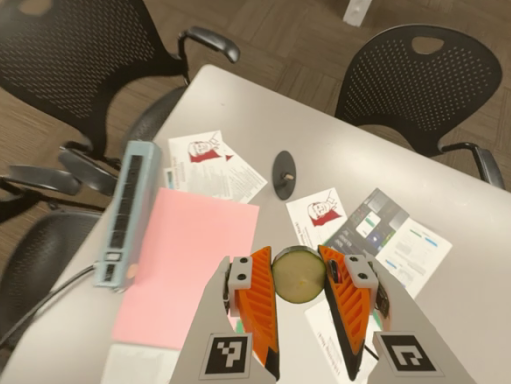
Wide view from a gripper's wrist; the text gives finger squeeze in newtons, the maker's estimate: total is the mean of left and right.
{"total": 12.1, "left": 12.0, "right": 12.3}